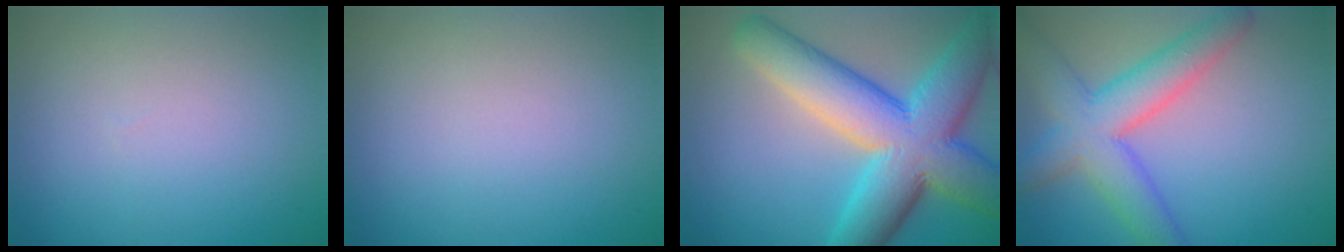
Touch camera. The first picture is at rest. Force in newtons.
{"total": 0.0}
{"total": 12.0, "press": 11.9, "slide": 0.6}
{"total": 6.7, "press": 6.7, "slide": 0.1}